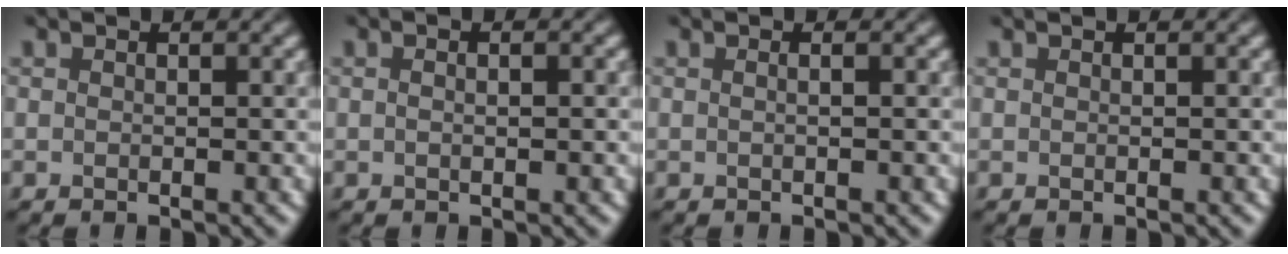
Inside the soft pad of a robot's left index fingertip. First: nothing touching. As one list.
[{"total": 2.8, "force": [1.0, 1.4, 2.2], "torque": [-0.013, 0.021, -0.015]}, {"total": 1.0, "force": [0.2, 0.4, 0.8], "torque": [-0.006, -0.004, -0.006]}, {"total": 0.0}]